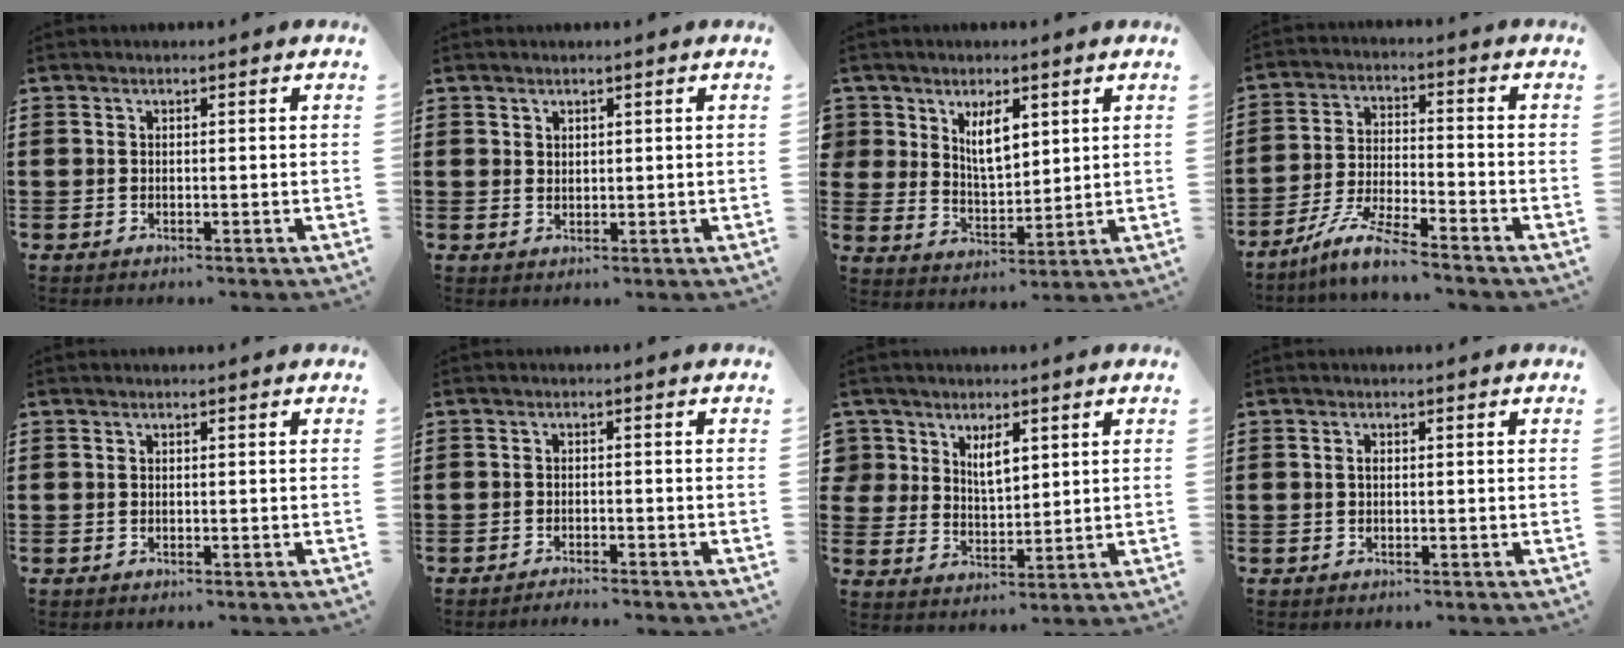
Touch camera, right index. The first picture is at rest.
{"total": 1.4, "force": [1.1, 0.7, 0.2], "torque": [-0.004, 0.002, 0.023]}
{"total": 6.6, "force": [3.5, 3.6, 4.2], "torque": [-0.080, 0.006, 0.062]}
{"total": 6.8, "force": [-6.0, -0.1, 3.2], "torque": [-0.079, -0.012, -0.121]}
{"total": 0.0}
{"total": 1.6, "force": [-1.6, -0.1, 0.0], "torque": [-0.004, 0.003, -0.033]}
{"total": 5.1, "force": [2.9, 3.3, 2.5], "torque": [-0.057, 0.010, 0.052]}
{"total": 0.7, "force": [0.0, 0.3, 0.6], "torque": [-0.014, -0.001, -0.001]}